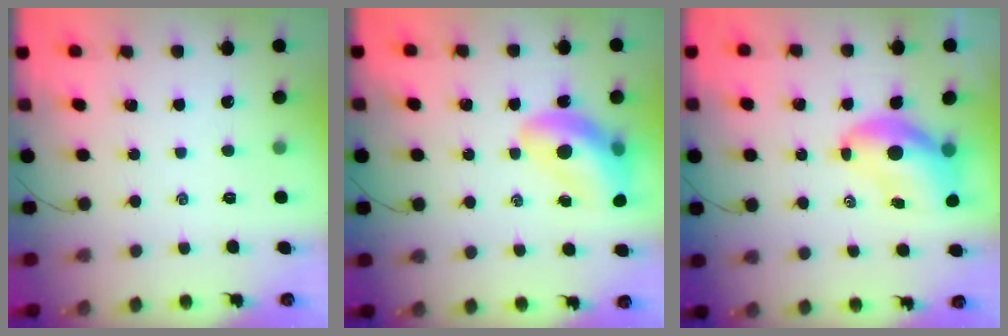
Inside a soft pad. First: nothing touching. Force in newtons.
{"total": 14.8, "press": 14.3, "slide": 3.9}
{"total": 9.1, "press": 8.7, "slide": 2.5}